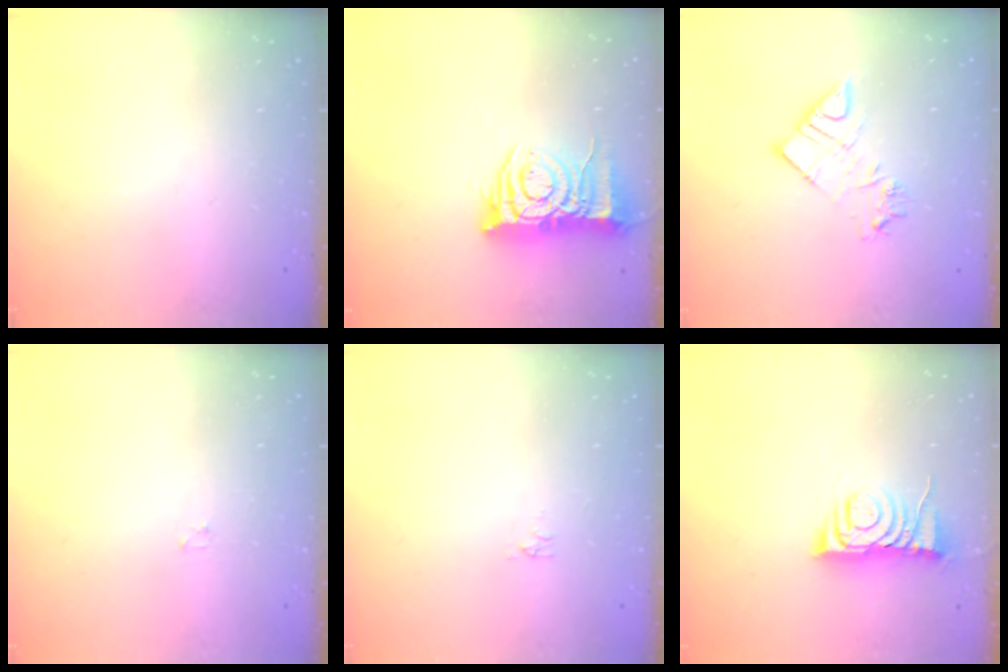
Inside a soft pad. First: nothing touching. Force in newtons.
{"total": 11.3, "press": 11.2, "slide": 1.4}
{"total": 10.5, "press": 10.5, "slide": 1.0}
{"total": 1.2, "press": 1.2, "slide": 0.2}
{"total": 2.9, "press": 2.9, "slide": 0.5}
{"total": 8.3, "press": 8.3, "slide": 0.5}